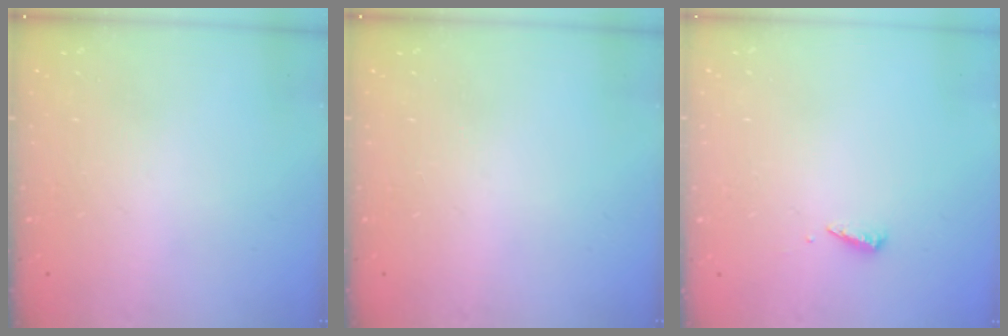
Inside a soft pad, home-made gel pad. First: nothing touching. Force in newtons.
{"total": 0.0}
{"total": 2.5, "press": 2.5, "slide": 0.1}